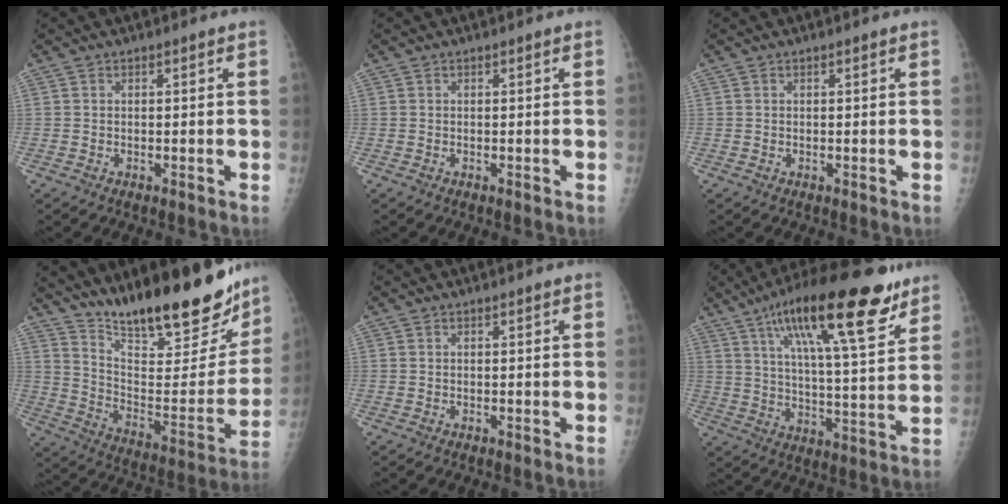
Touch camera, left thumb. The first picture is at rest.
{"total": 0.0}
{"total": 0.0}
{"total": 27.4, "force": [21.2, 7.6, 15.6], "torque": [-0.205, -0.100, 0.317]}
{"total": 0.0}
{"total": 23.1, "force": [13.5, 5.8, 17.9], "torque": [-0.272, -0.032, 0.214]}